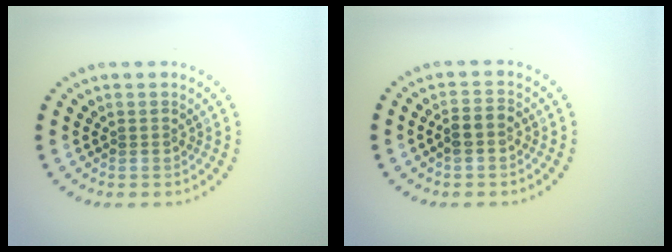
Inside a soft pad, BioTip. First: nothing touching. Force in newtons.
{"total": 1.9, "press": 1.8, "slide": 0.6}